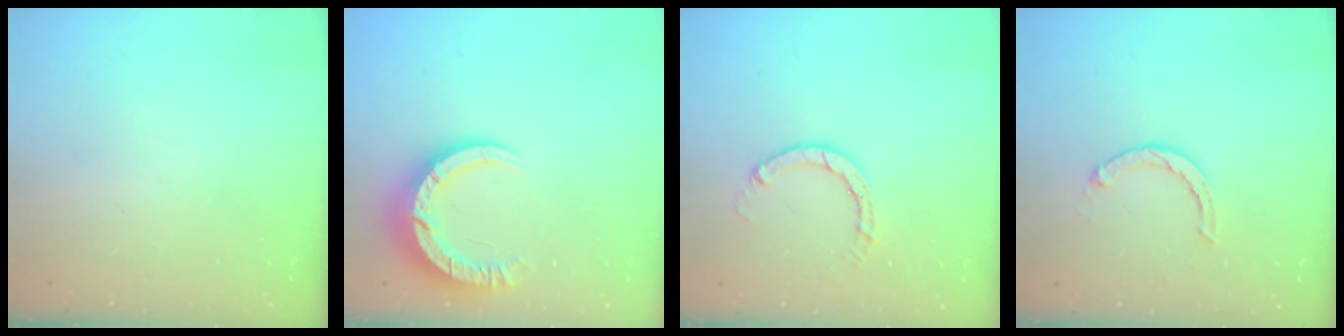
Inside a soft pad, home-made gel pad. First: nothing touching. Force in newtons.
{"total": 10.0, "press": 10.0, "slide": 1.1}
{"total": 3.9, "press": 3.9, "slide": 0.4}
{"total": 2.3, "press": 2.3, "slide": 0.3}